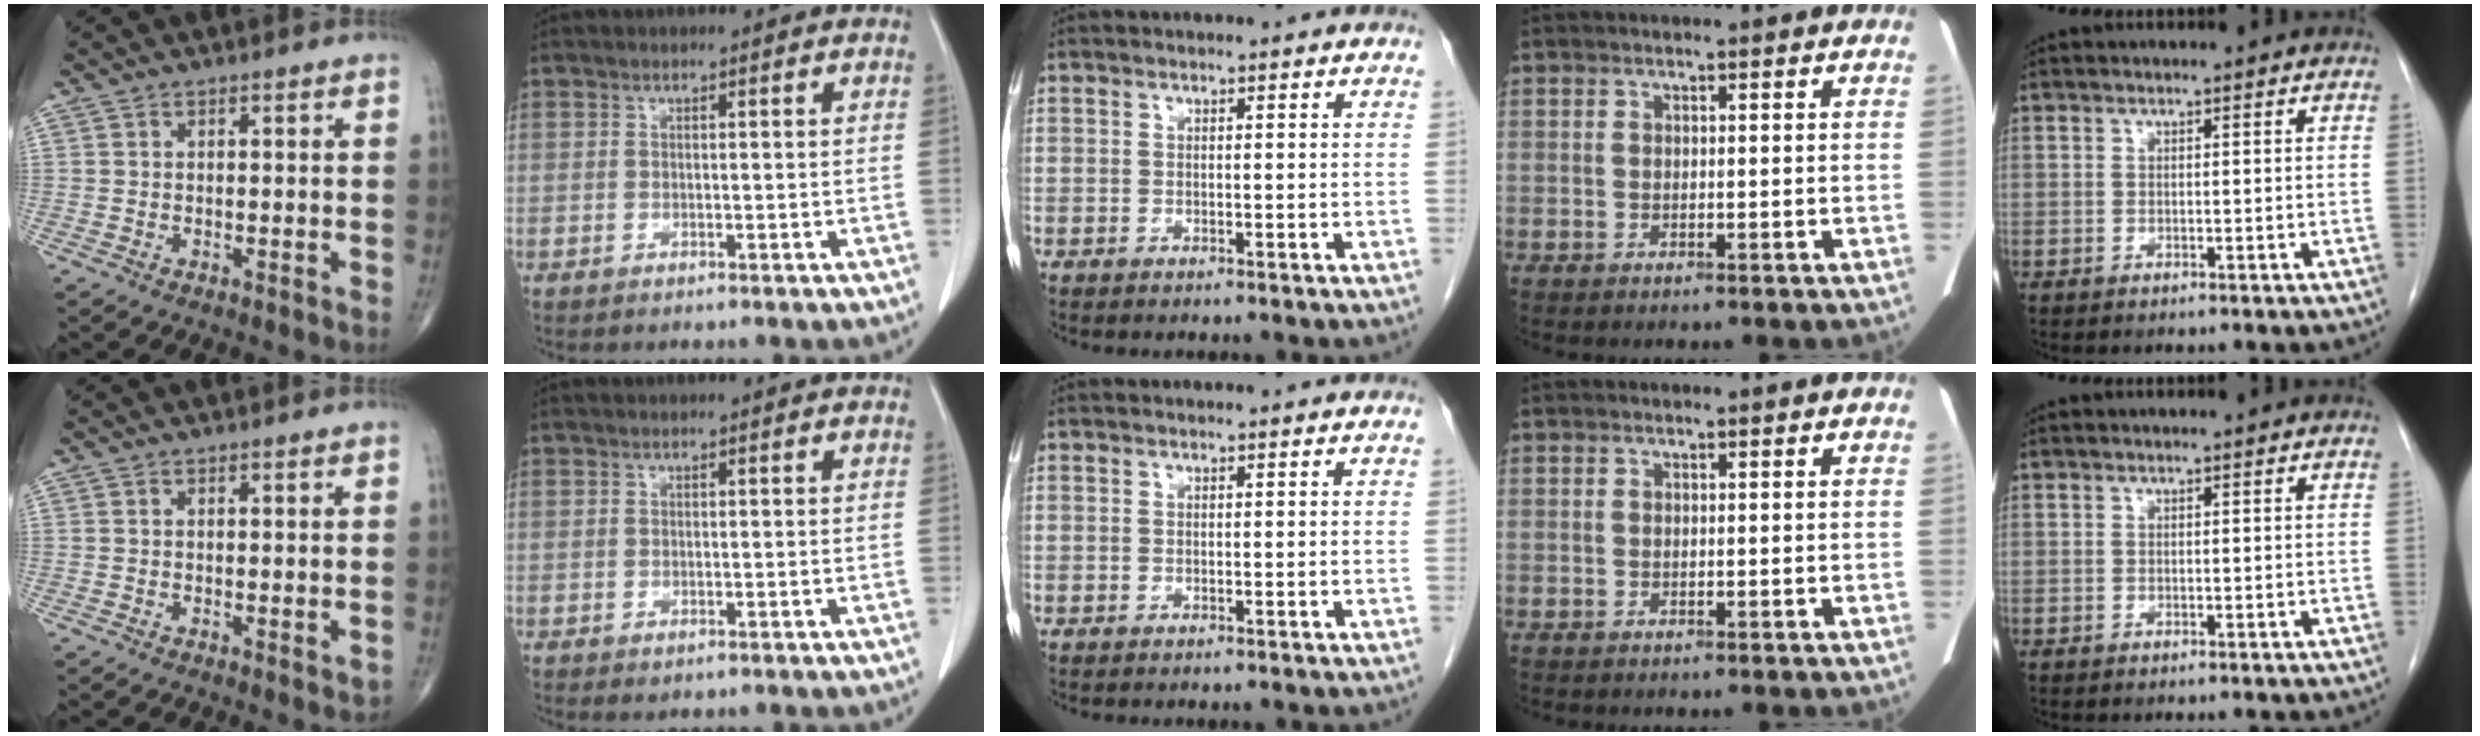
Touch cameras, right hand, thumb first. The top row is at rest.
{"thumb": {"total": 1.4, "force": [-0.2, 0.6, 1.3], "torque": [-0.017, -0.004, -0.001]}, "index": {"total": 0.9, "force": [-0.5, 0.5, 0.6], "torque": [-0.007, -0.001, -0.001]}}